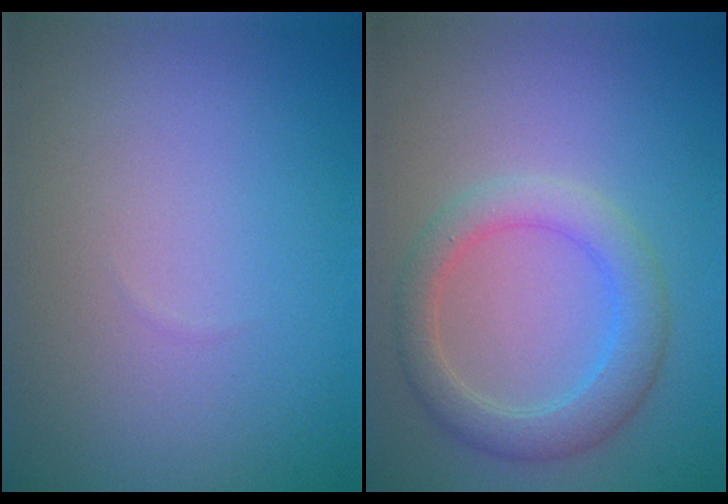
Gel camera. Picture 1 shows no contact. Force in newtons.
{"total": 3.6, "press": 3.6, "slide": 0.4}